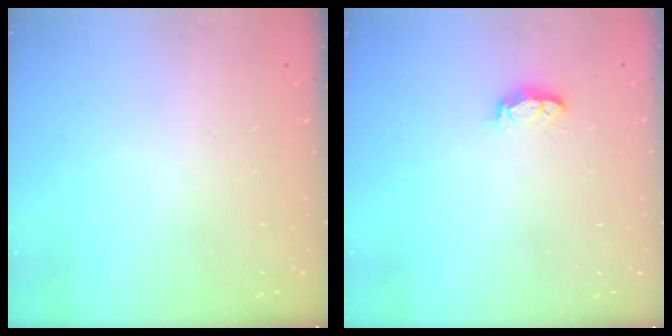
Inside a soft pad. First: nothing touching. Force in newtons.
{"total": 4.1, "press": 4.0, "slide": 0.9}